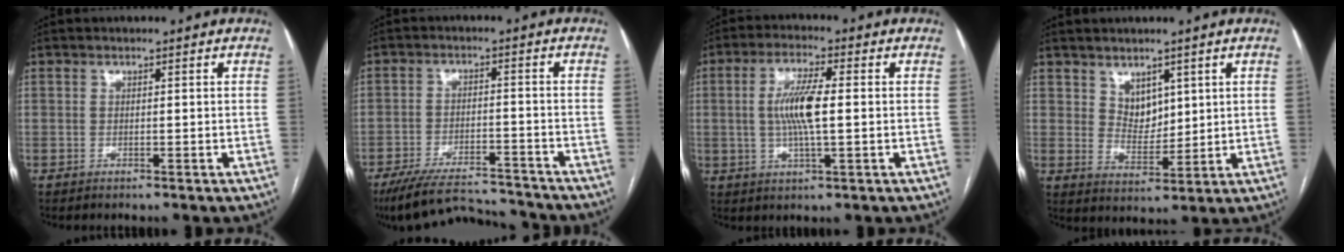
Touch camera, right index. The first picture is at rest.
{"total": 13.1, "force": [-12.3, 2.2, 4.2], "torque": [-0.071, 0.003, -0.189]}
{"total": 7.6, "force": [0.3, 1.2, 7.5], "torque": [-0.155, -0.001, 0.004]}
{"total": 4.5, "force": [2.5, 3.0, 2.1], "torque": [-0.035, -0.002, 0.056]}